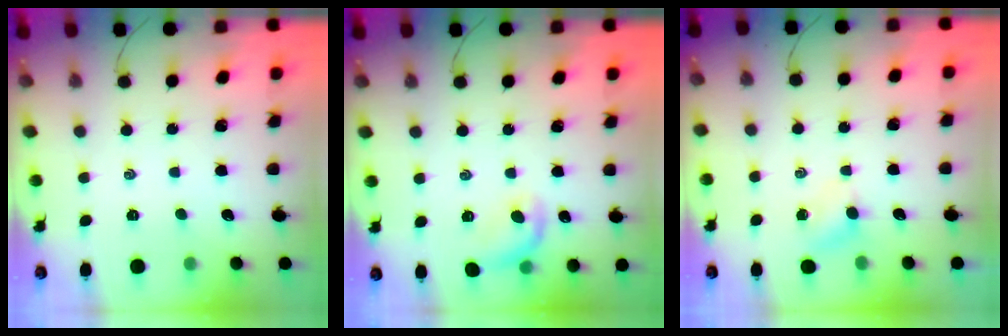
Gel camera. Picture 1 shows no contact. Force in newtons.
{"total": 10.1, "press": 9.9, "slide": 2.1}
{"total": 3.0, "press": 2.9, "slide": 0.9}